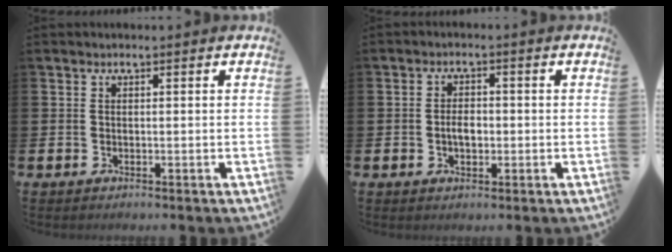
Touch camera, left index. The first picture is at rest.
{"total": 2.8, "force": [-0.4, 1.7, 2.2], "torque": [-0.023, -0.003, -0.013]}